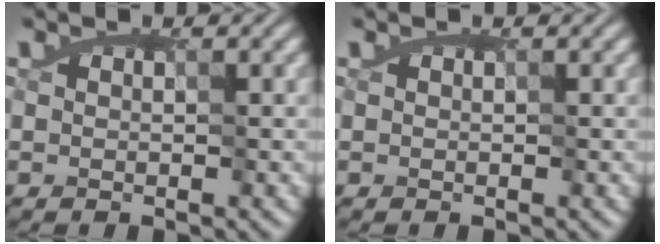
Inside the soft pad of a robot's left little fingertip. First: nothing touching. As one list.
[{"total": 0.0}]